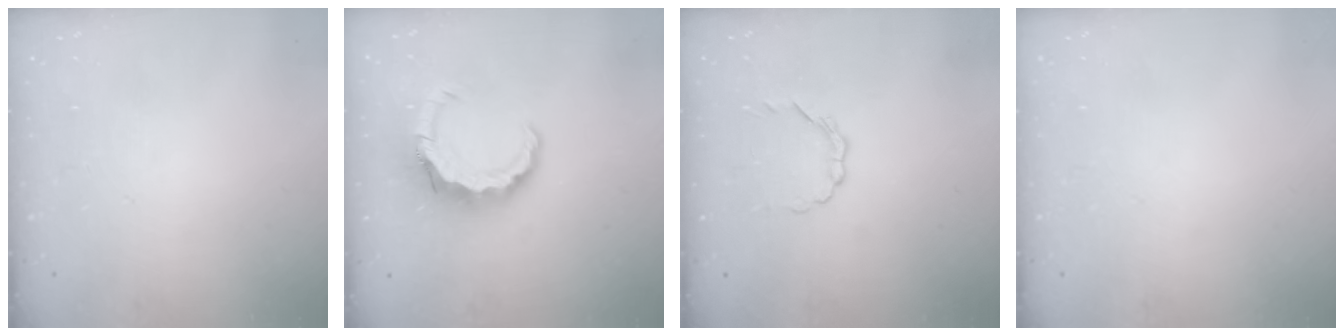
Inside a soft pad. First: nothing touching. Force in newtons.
{"total": 9.3, "press": 9.2, "slide": 1.4}
{"total": 3.1, "press": 3.0, "slide": 0.8}
{"total": 0.0}